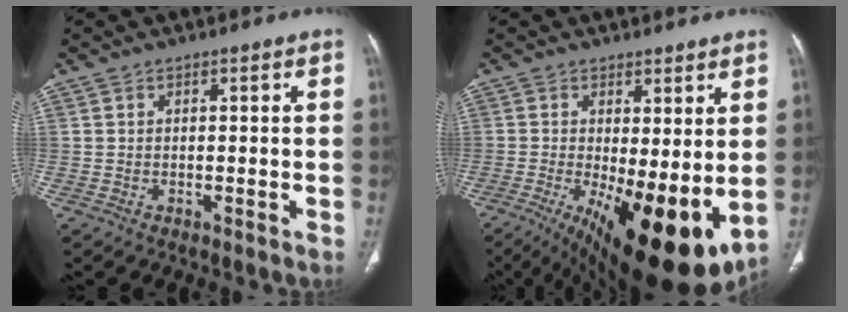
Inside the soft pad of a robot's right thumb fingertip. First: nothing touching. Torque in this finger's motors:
{"motor_torque": [1.34, 3.67, 0.36, -0.09, 0.43]}